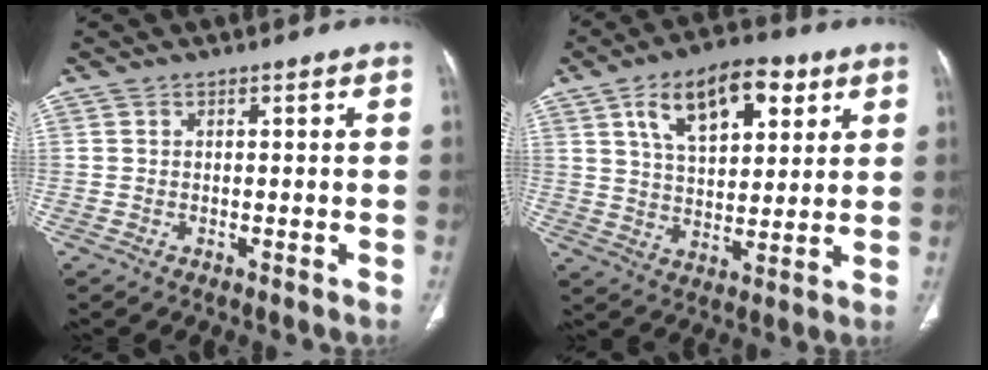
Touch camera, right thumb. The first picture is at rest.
{"total": 15.4, "force": [6.9, 8.1, 11.1], "torque": [-0.144, -0.012, 0.114]}